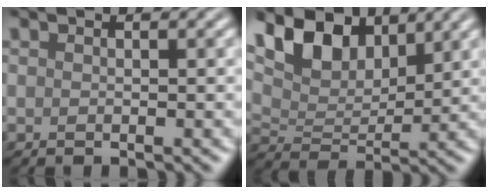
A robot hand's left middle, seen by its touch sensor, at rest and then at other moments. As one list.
[{"total": 8.4, "force": [5.0, 4.6, 4.9], "torque": [-0.105, 0.009, 0.084]}]